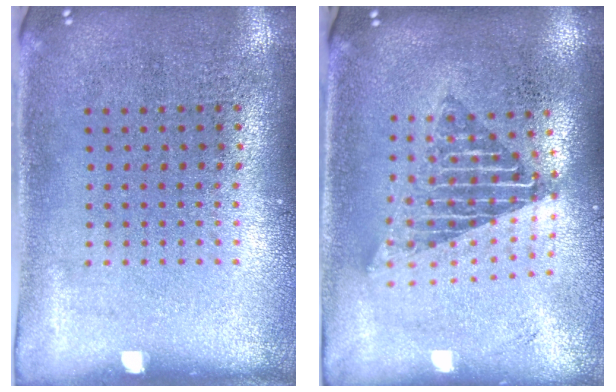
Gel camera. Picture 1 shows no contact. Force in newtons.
{"total": 1.7, "press": 1.4, "slide": 1.0}